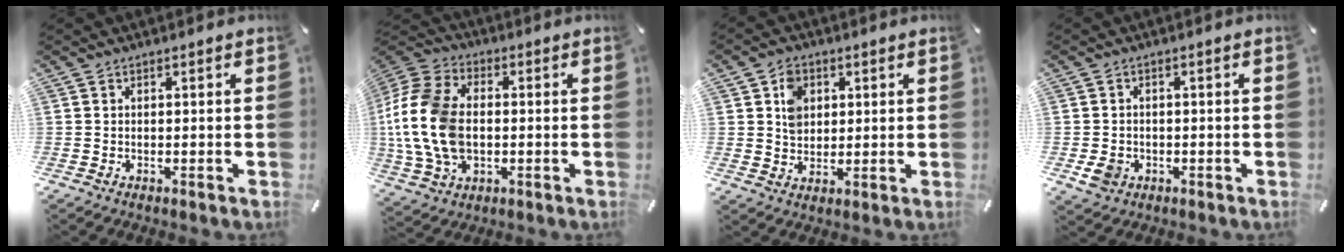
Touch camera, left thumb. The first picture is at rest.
{"total": 18.2, "force": [-1.4, 12.9, 12.8], "torque": [-0.292, 0.008, -0.027]}
{"total": 6.1, "force": [1.8, 5.3, 2.5], "torque": [-0.039, 0.002, 0.030]}
{"total": 3.9, "force": [-1.2, 3.4, 1.6], "torque": [-0.031, -0.003, -0.023]}